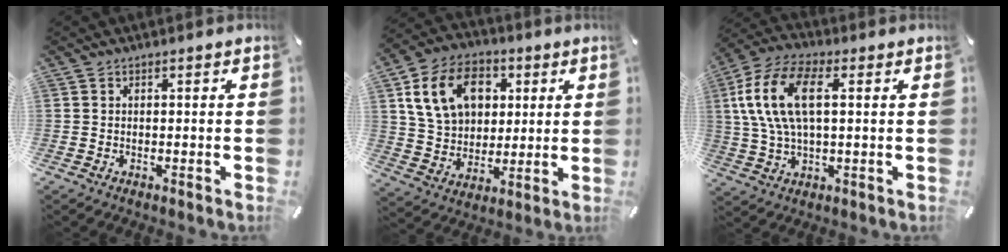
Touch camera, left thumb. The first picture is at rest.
{"total": 15.2, "force": [4.7, 11.9, 8.2], "torque": [-0.164, 0.009, 0.092]}
{"total": 14.2, "force": [3.5, 6.7, 12.1], "torque": [-0.274, -0.003, 0.056]}